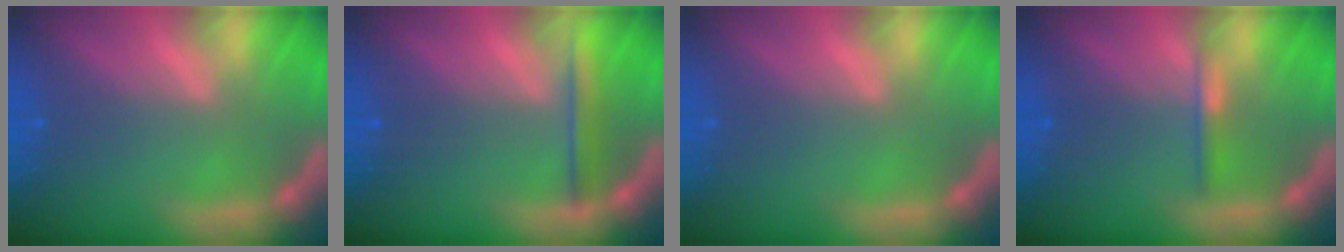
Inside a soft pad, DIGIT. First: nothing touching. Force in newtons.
{"total": 2.5}
{"total": 0.0}
{"total": 1.4}